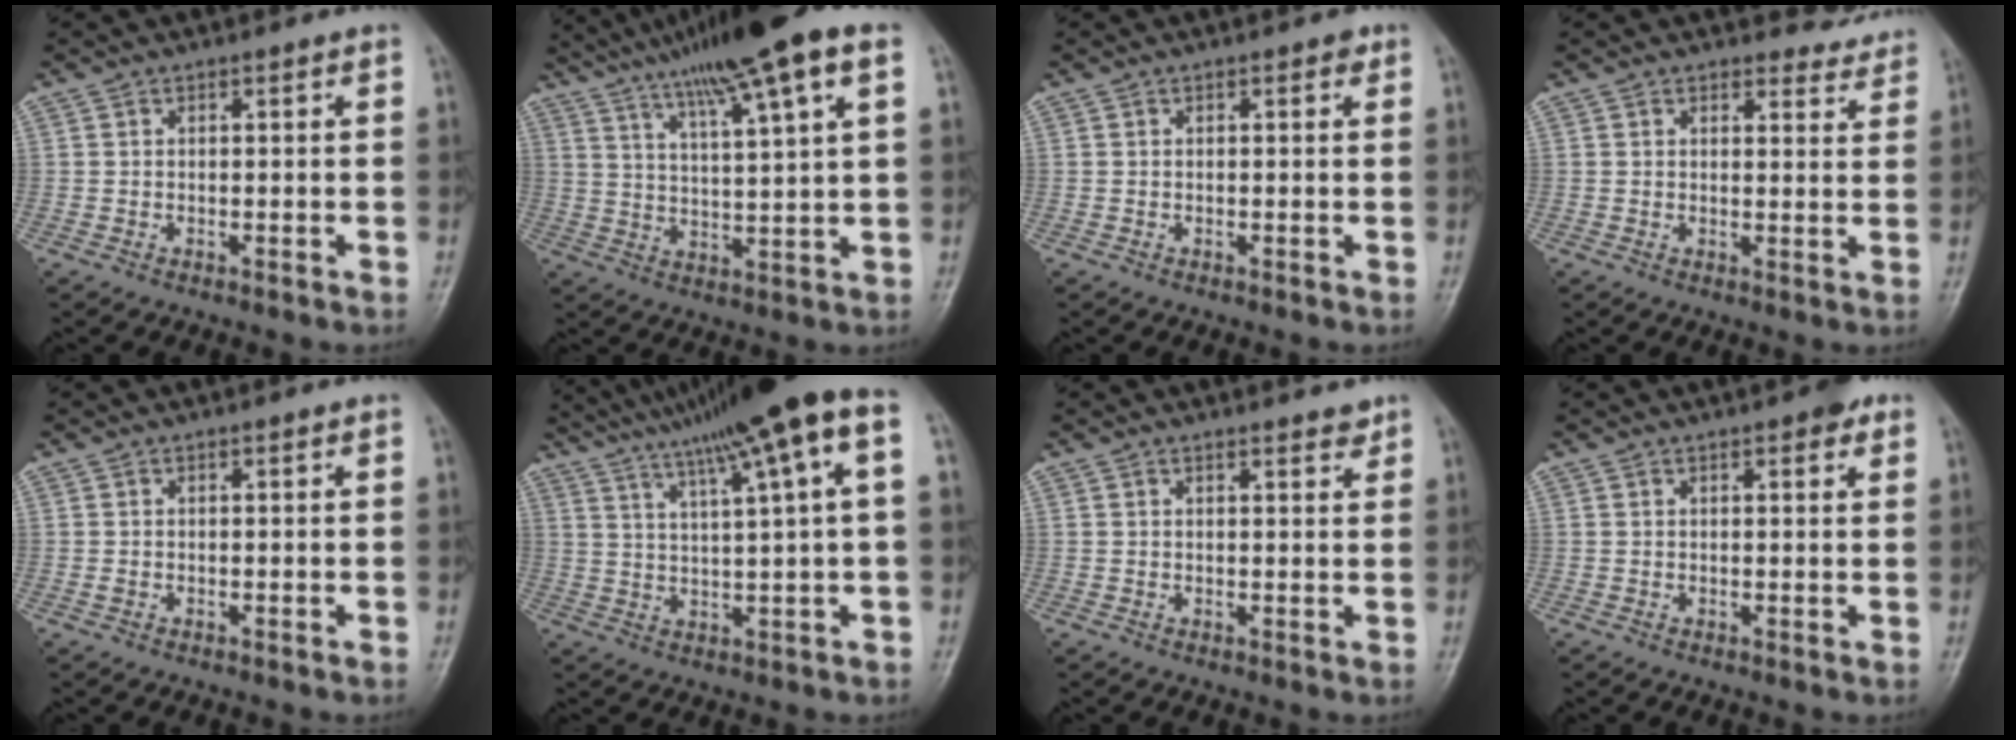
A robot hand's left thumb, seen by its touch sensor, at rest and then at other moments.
{"total": 16.4, "force": [9.8, 1.3, 13.1], "torque": [-0.212, -0.005, 0.158]}
{"total": 1.0, "force": [0.5, 0.6, 0.6], "torque": [-0.001, 0.000, 0.001]}
{"total": 4.2, "force": [3.9, 1.5, -0.3], "torque": [0.028, -0.032, 0.035]}
{"total": 0.7, "force": [0.1, 0.4, 0.5], "torque": [-0.008, 0.004, 0.003]}
{"total": 16.3, "force": [8.6, 0.8, 13.9], "torque": [-0.218, 0.017, 0.130]}
{"total": 2.2, "force": [1.9, 0.7, 0.9], "torque": [-0.002, -0.013, 0.024]}
{"total": 3.7, "force": [2.1, 1.4, 2.7], "torque": [-0.027, -0.004, 0.022]}